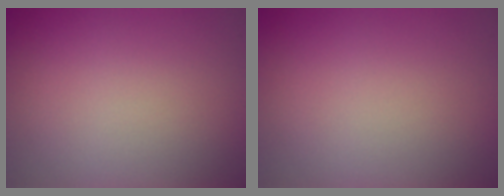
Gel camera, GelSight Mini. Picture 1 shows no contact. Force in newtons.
{"total": 0.0}